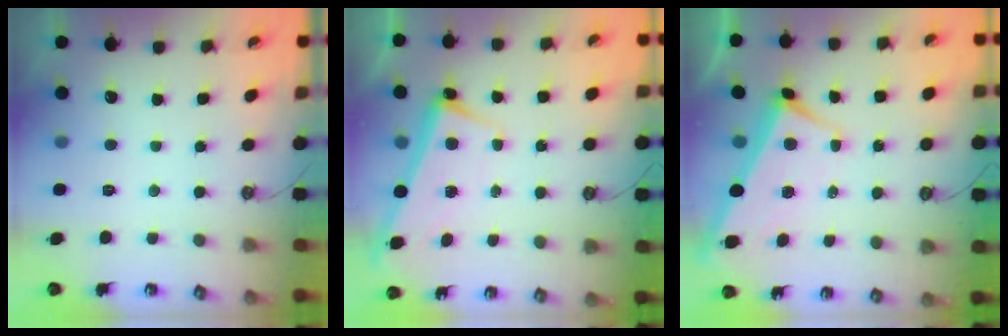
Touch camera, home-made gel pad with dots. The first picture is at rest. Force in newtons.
{"total": 2.5, "press": 2.4, "slide": 0.9}
{"total": 2.9, "press": 2.8, "slide": 0.9}